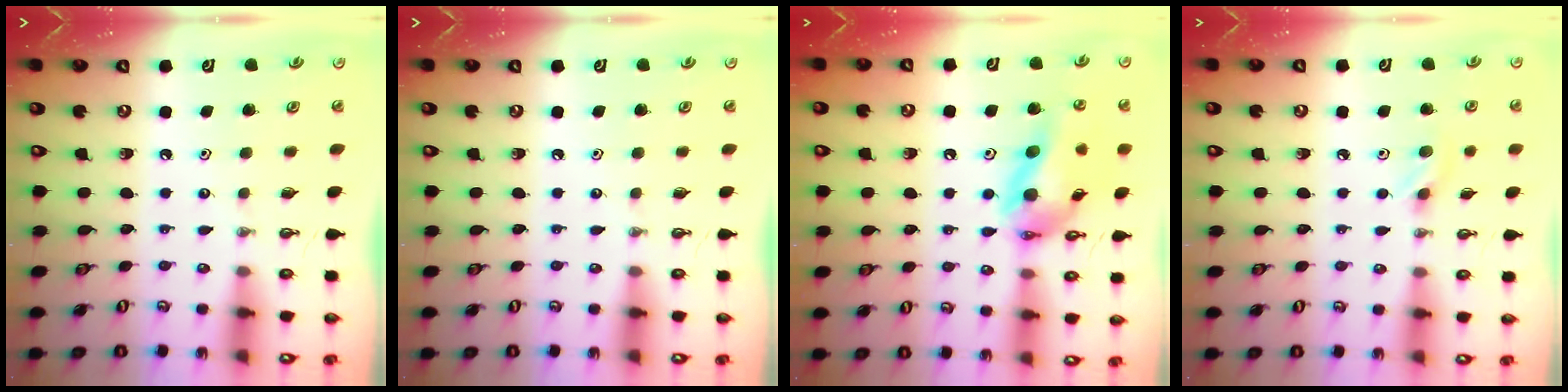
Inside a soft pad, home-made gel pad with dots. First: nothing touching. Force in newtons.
{"total": 0.0}
{"total": 16.7, "press": 16.2, "slide": 4.1}
{"total": 6.4, "press": 6.0, "slide": 2.2}